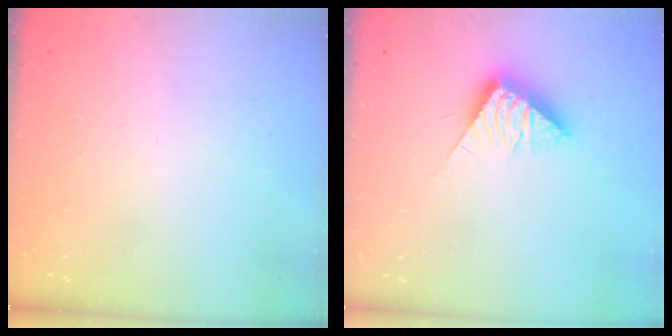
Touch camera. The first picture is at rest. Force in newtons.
{"total": 8.0, "press": 8.0, "slide": 0.3}